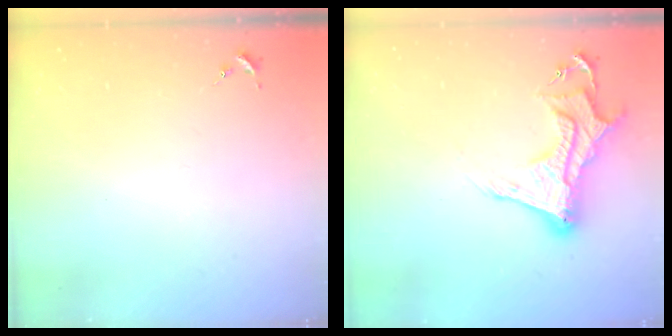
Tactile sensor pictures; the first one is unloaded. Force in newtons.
{"total": 15.2, "press": 15.1, "slide": 1.2}